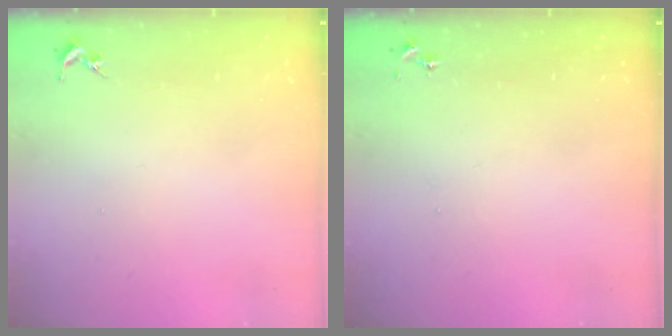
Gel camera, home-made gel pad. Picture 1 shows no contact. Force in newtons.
{"total": 0.0}